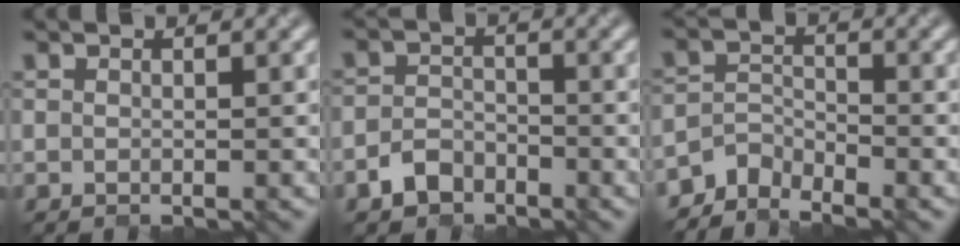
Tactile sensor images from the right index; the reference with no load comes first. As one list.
[{"total": 2.5, "force": [-1.9, 1.5, 0.6], "torque": [-0.009, 0.004, -0.042]}, {"total": 3.0, "force": [-2.8, 1.0, 0.2], "torque": [-0.001, 0.003, -0.065]}]